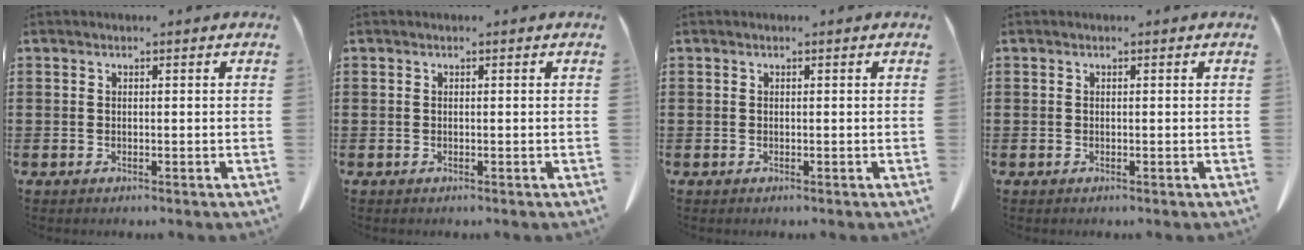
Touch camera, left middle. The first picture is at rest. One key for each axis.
{"total": 0.0}
{"total": 0.0}
{"total": 0.0}